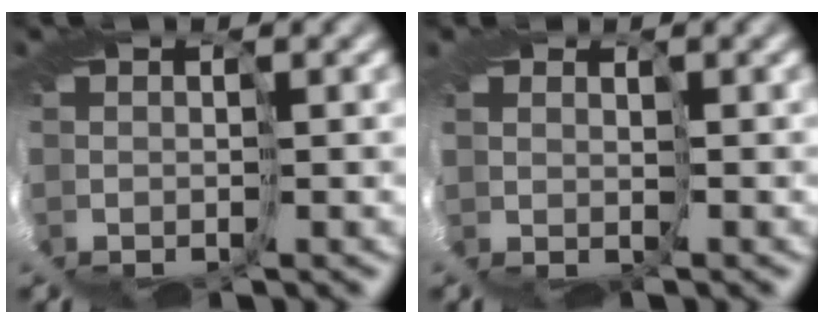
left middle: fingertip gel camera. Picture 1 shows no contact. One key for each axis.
{"total": 1.3, "fx": 0.9, "fy": 0.7, "fz": -0.5, "tx": -0.005, "ty": 0.001, "tz": 0.018}